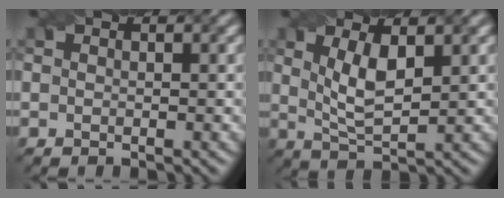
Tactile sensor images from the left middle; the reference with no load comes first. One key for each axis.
{"total": 4.0, "fx": 1.2, "fy": 1.4, "fz": 3.6, "tx": -0.078, "ty": -0.006, "tz": 0.027}